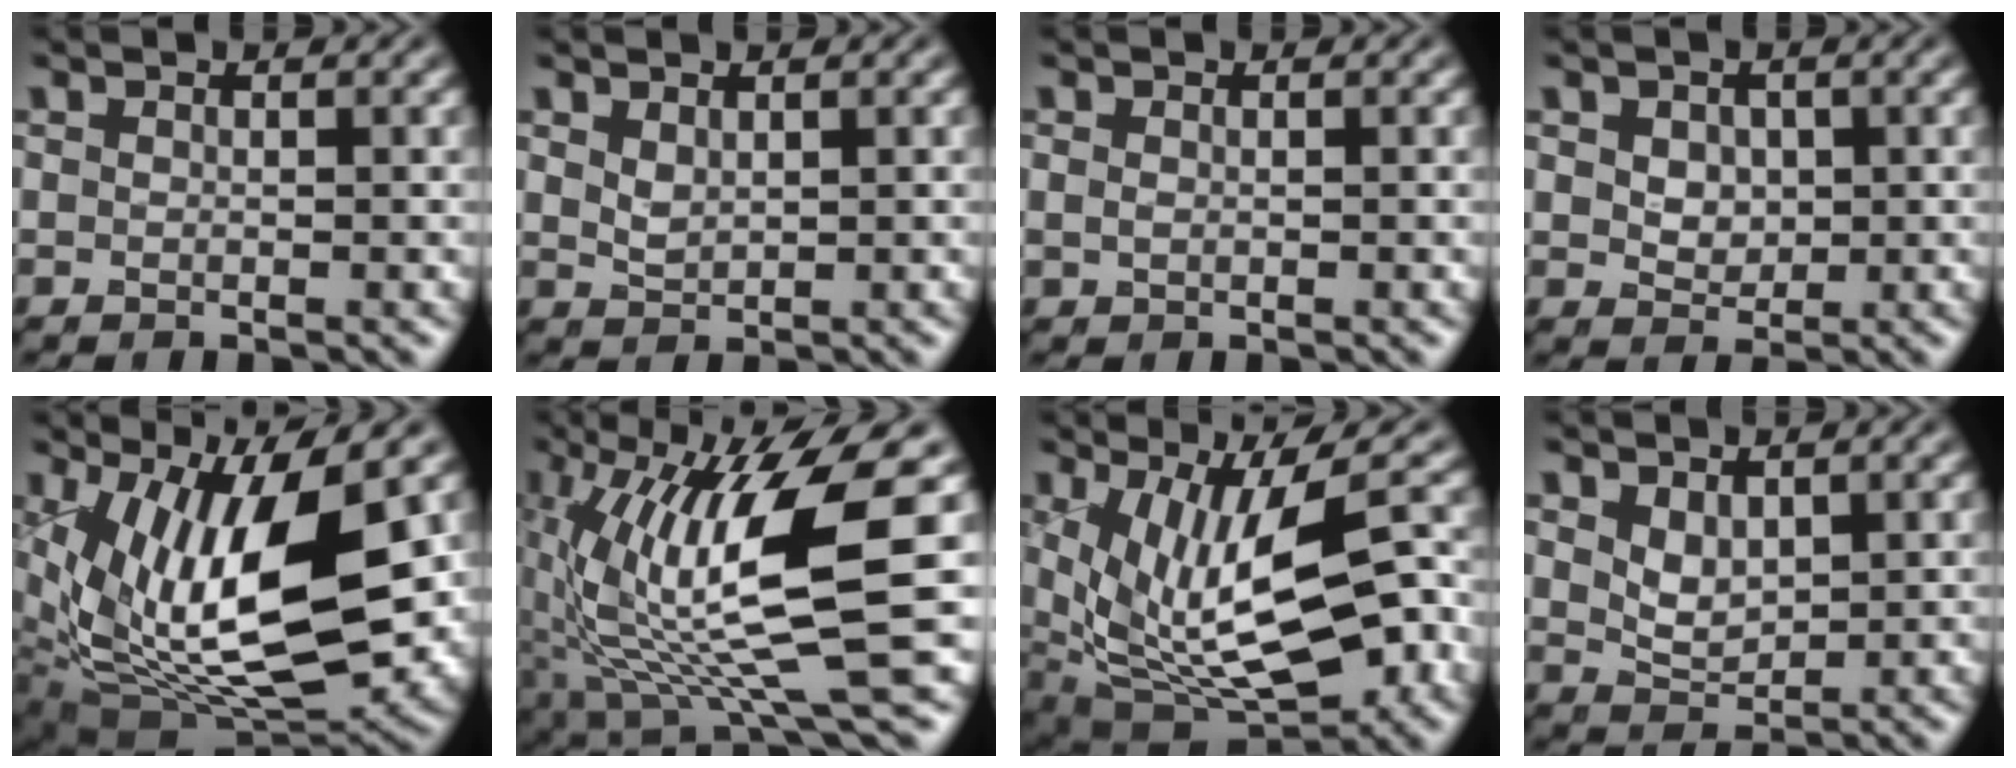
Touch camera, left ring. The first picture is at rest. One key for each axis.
{"total": 1.3, "fx": 0.8, "fy": 0.6, "fz": 0.8, "tx": -0.021, "ty": -0.002, "tz": 0.023}
{"total": 0.6, "fx": 0.1, "fy": 0.4, "fz": 0.4, "tx": -0.010, "ty": -0.001, "tz": 0.002}
{"total": 2.5, "fx": 0.6, "fy": 2.0, "fz": 1.4, "tx": -0.032, "ty": 0.003, "tz": 0.012}
{"total": 11.7, "fx": 2.4, "fy": 4.9, "fz": 10.4, "tx": -0.183, "ty": -0.018, "tz": 0.049}
{"total": 11.9, "fx": 0.4, "fy": 2.5, "fz": 11.7, "tx": -0.211, "ty": -0.009, "tz": 0.011}
{"total": 11.6, "fx": -0.2, "fy": 5.1, "fz": 10.4, "tx": -0.181, "ty": -0.020, "tz": 0.007}
{"total": 2.3, "fx": 1.1, "fy": 1.4, "fz": 1.5, "tx": -0.033, "ty": -0.006, "tz": 0.028}